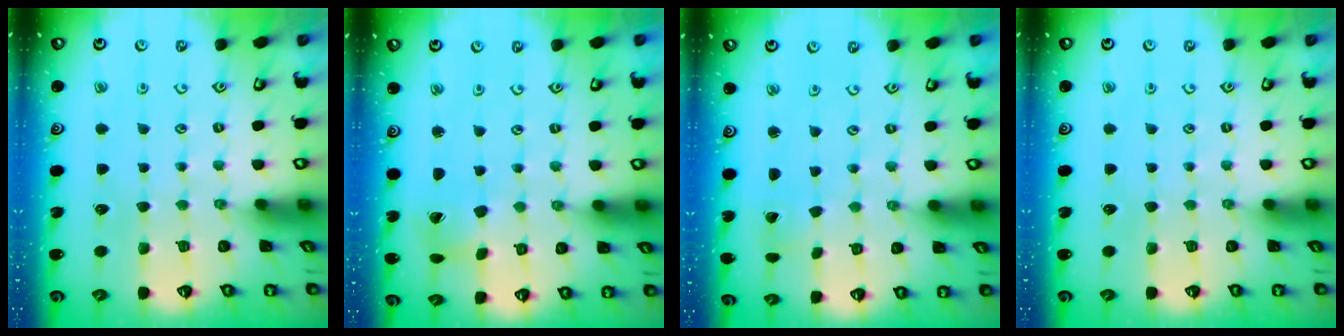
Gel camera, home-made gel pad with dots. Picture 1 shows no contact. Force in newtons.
{"total": 2.7, "press": 2.6, "slide": 0.4}
{"total": 1.7, "press": 1.7, "slide": 0.1}
{"total": 0.0}